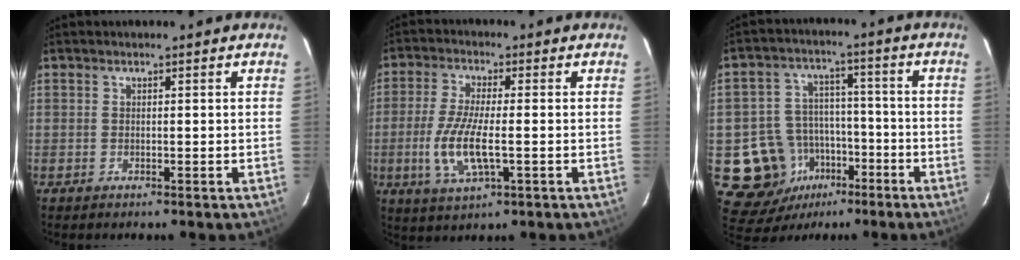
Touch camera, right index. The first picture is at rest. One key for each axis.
{"total": 9.8, "fx": -2.2, "fy": 2.7, "fz": 9.2, "tx": -0.194, "ty": -0.012, "tz": -0.041}
{"total": 12.7, "fx": -5.4, "fy": 10.9, "fz": 3.5, "tx": -0.093, "ty": 0.034, "tz": -0.065}